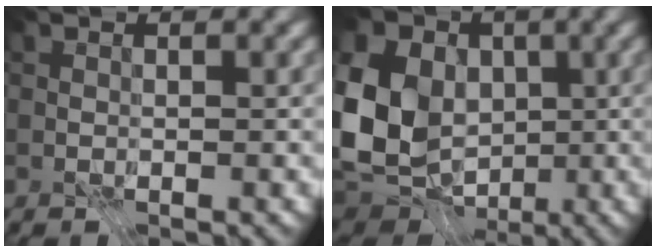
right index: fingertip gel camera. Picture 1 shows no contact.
{"total": 15.9, "force": [0.2, 12.8, 9.6], "torque": [-0.220, 0.011, -0.009]}